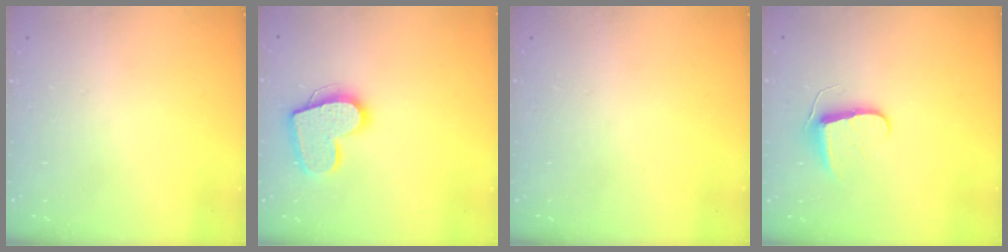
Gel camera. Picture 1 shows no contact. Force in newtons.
{"total": 14.9, "press": 14.9, "slide": 1.0}
{"total": 0.0}
{"total": 7.2, "press": 7.2, "slide": 0.7}